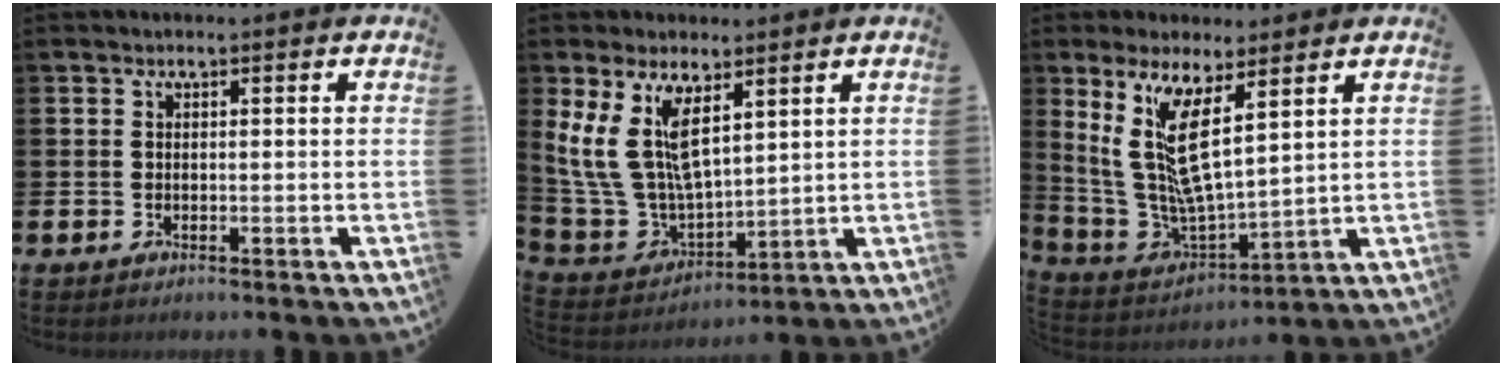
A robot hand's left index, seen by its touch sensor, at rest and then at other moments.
{"total": 10.3, "force": [6.2, 4.8, 6.8], "torque": [-0.170, -0.018, 0.117]}
{"total": 9.6, "force": [5.2, 2.8, 7.5], "torque": [-0.179, -0.034, 0.094]}